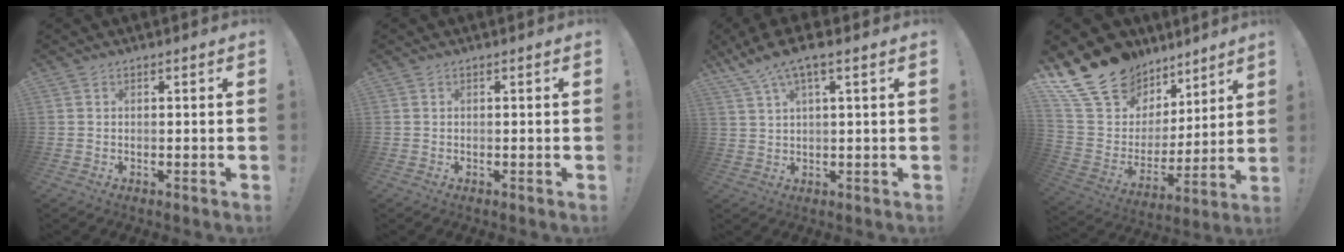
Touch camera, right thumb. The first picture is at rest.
{"total": 0.0}
{"total": 7.0, "force": [4.6, 1.1, 5.3], "torque": [-0.105, -0.017, 0.085]}
{"total": 17.7, "force": [13.3, 10.5, 5.2], "torque": [-0.093, -0.099, 0.266]}